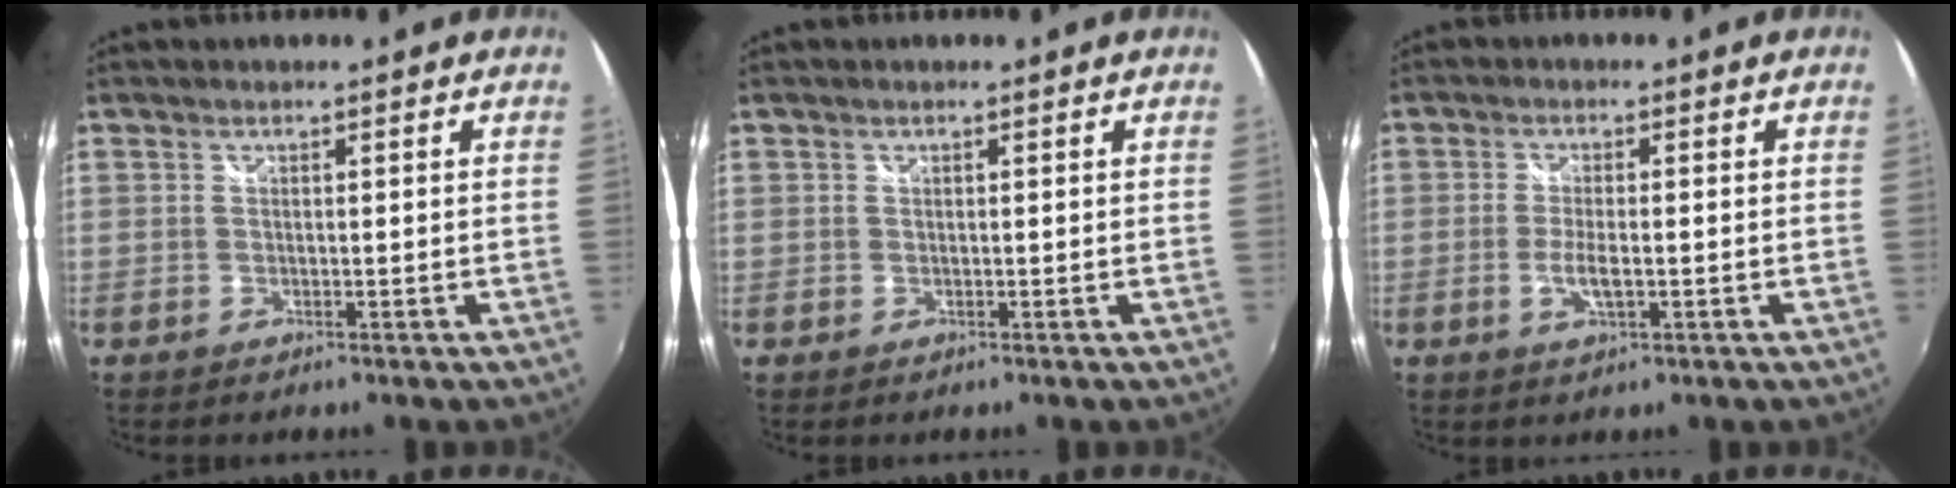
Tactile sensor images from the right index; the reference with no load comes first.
{"total": 0.8, "force": [-0.1, 0.8, -0.1], "torque": [0.000, 0.001, -0.003]}
{"total": 4.0, "force": [-1.1, 1.0, 3.7], "torque": [-0.076, -0.006, -0.021]}